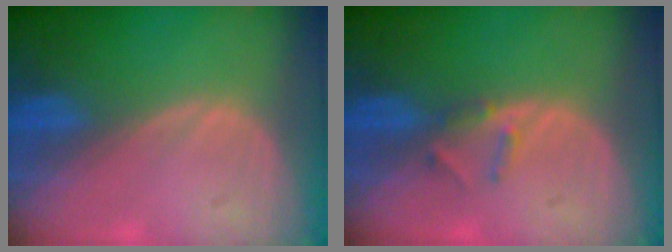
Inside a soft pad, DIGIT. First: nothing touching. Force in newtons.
{"total": 1.9, "press": 1.7, "slide": 0.9}